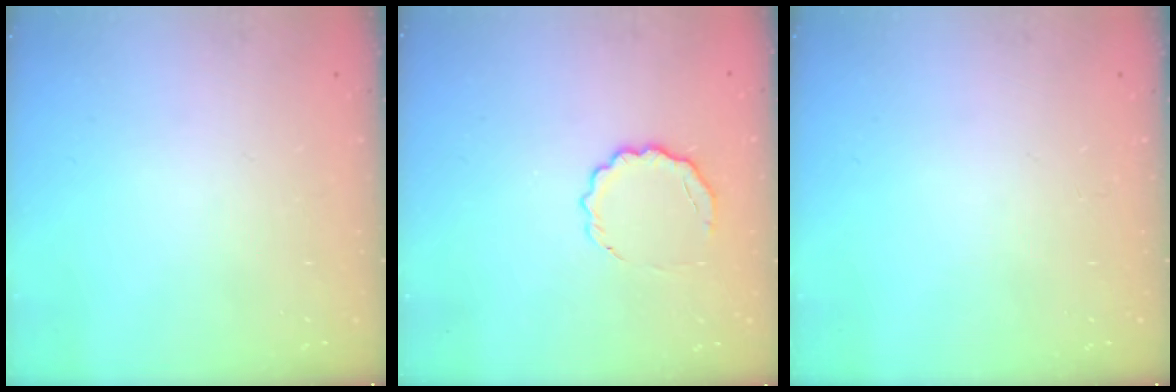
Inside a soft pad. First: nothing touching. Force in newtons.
{"total": 5.6, "press": 5.4, "slide": 1.4}
{"total": 0.0}